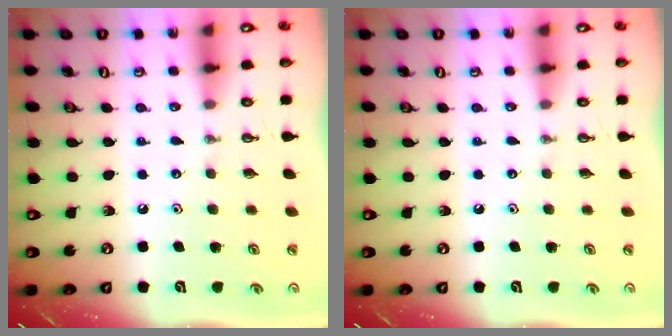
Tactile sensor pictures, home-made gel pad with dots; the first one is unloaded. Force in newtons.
{"total": 0.0}